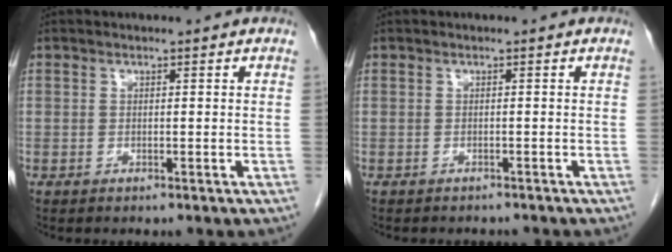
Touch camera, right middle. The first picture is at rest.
{"total": 3.2, "force": [-2.9, 1.1, 0.7], "torque": [-0.011, -0.002, -0.035]}